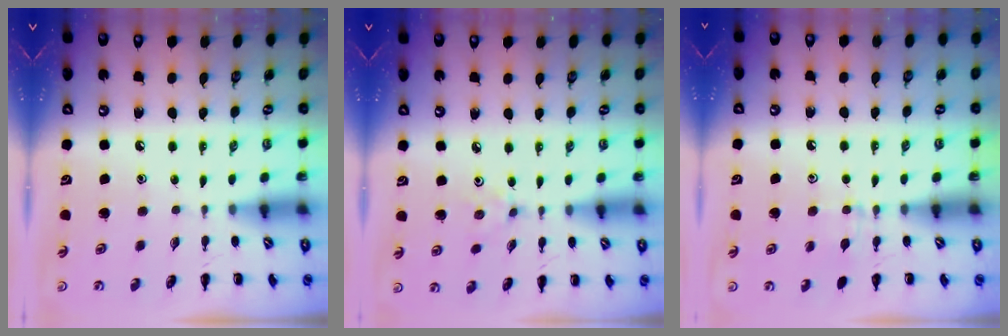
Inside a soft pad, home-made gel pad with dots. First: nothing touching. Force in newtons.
{"total": 2.4, "press": 2.2, "slide": 0.8}
{"total": 6.6, "press": 6.3, "slide": 1.9}